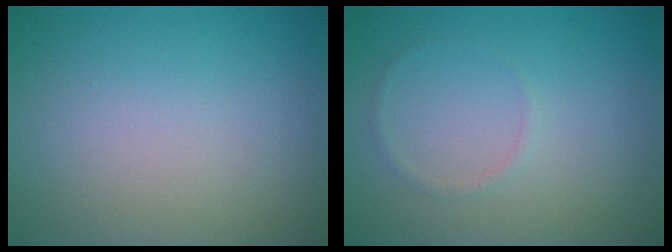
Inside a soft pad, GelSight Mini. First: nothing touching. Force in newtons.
{"total": 0.6, "press": 0.6, "slide": 0.1}